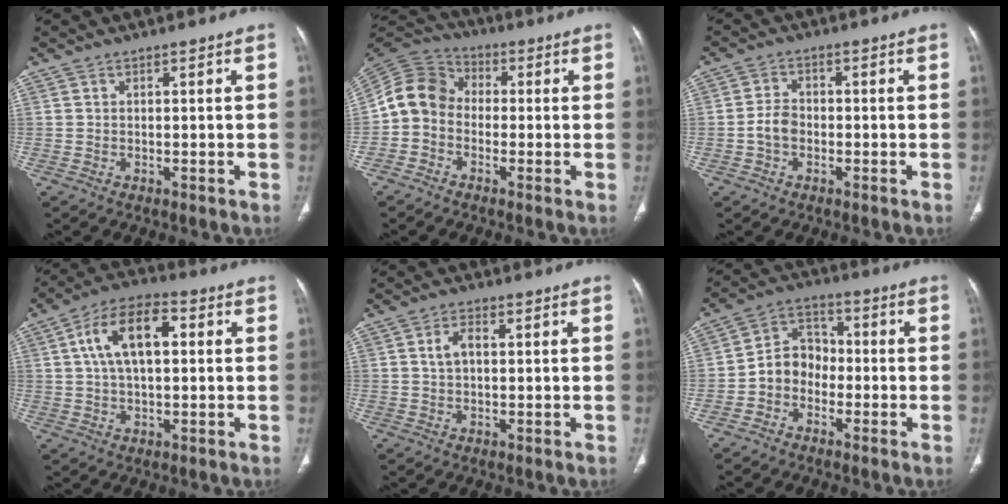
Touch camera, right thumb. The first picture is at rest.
{"total": 9.1, "force": [-1.4, 7.7, 4.7], "torque": [-0.083, 0.034, -0.043]}
{"total": 3.6, "force": [-1.1, 2.6, 2.3], "torque": [-0.038, 0.013, -0.026]}
{"total": 12.3, "force": [2.6, 6.3, 10.3], "torque": [-0.181, 0.021, 0.040]}
{"total": 3.6, "force": [0.8, 2.1, 2.8], "torque": [-0.058, 0.009, 0.016]}
{"total": 7.4, "force": [-2.2, 6.1, 3.6], "torque": [-0.037, 0.036, -0.054]}